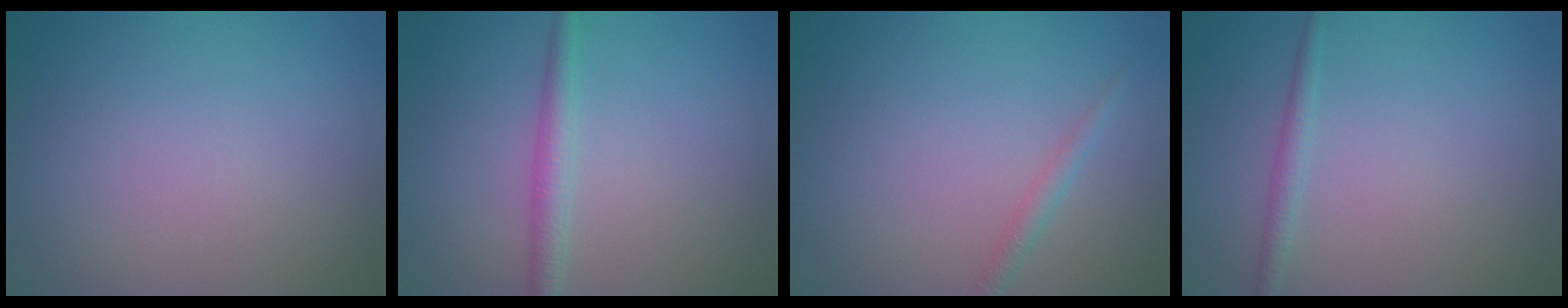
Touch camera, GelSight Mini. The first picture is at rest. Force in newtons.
{"total": 2.2, "press": 2.2, "slide": 0.0}
{"total": 1.2, "press": 1.2, "slide": 0.1}
{"total": 1.3, "press": 1.3, "slide": 0.1}